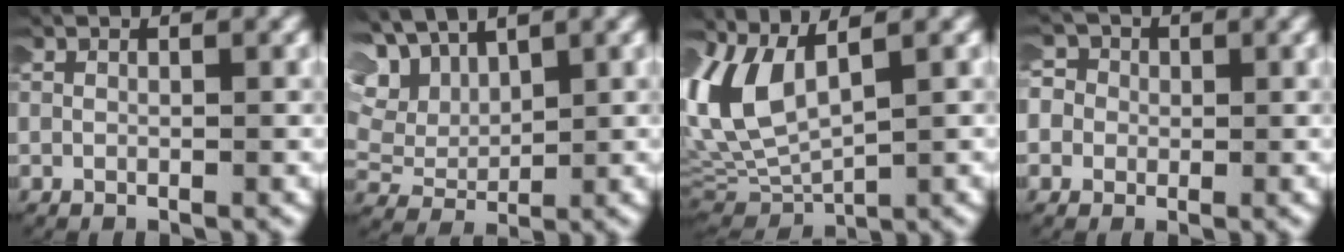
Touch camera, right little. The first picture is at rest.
{"total": 8.1, "force": [3.1, 6.0, 4.4], "torque": [-0.106, -0.003, 0.050]}
{"total": 6.7, "force": [1.3, 4.4, 4.9], "torque": [-0.145, -0.015, 0.039]}
{"total": 6.3, "force": [0.3, 5.9, 2.3], "torque": [-0.069, -0.001, -0.013]}